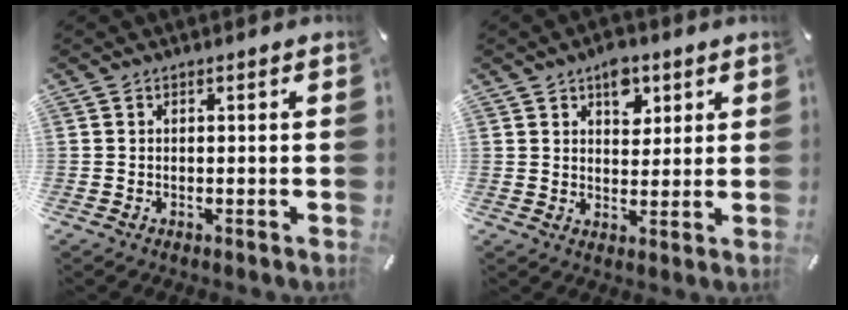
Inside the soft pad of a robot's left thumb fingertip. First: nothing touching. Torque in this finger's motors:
{"motor_torque": [0.77, 0.64, 0.55, -0.61, 0.17]}